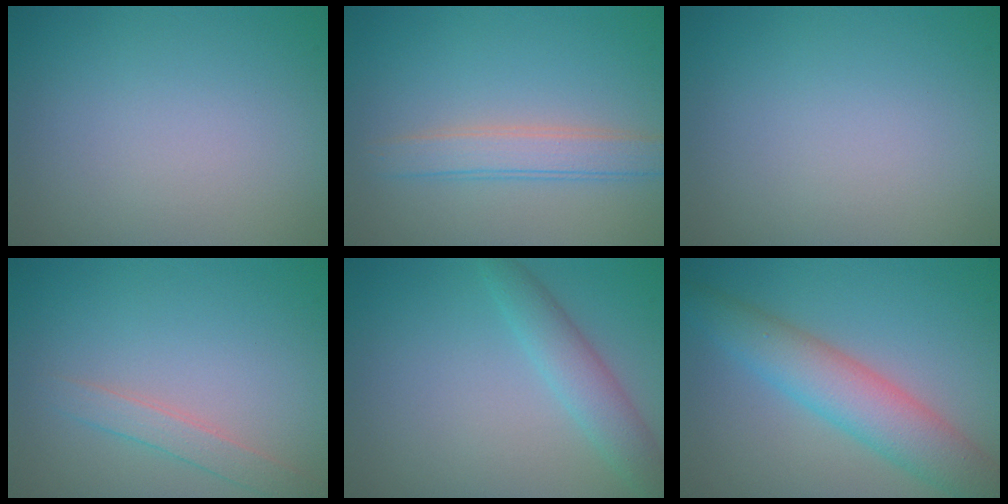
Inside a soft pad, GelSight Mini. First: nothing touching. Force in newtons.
{"total": 2.9, "press": 2.9, "slide": 0.1}
{"total": 0.0}
{"total": 2.0, "press": 2.0, "slide": 0.0}
{"total": 3.0, "press": 3.0, "slide": 0.1}
{"total": 5.7, "press": 5.7, "slide": 0.2}